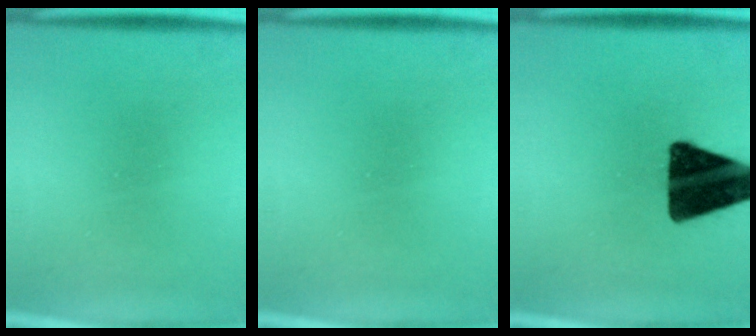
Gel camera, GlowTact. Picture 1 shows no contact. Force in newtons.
{"total": 0.0}
{"total": 17.1}